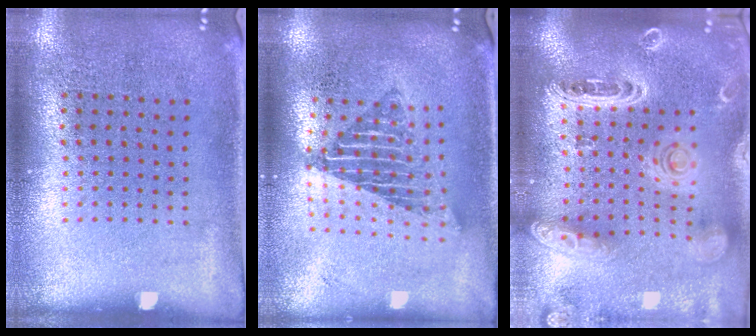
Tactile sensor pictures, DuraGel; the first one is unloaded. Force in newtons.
{"total": 1.7, "press": 1.3, "slide": 1.0}
{"total": 2.6, "press": 2.3, "slide": 1.1}